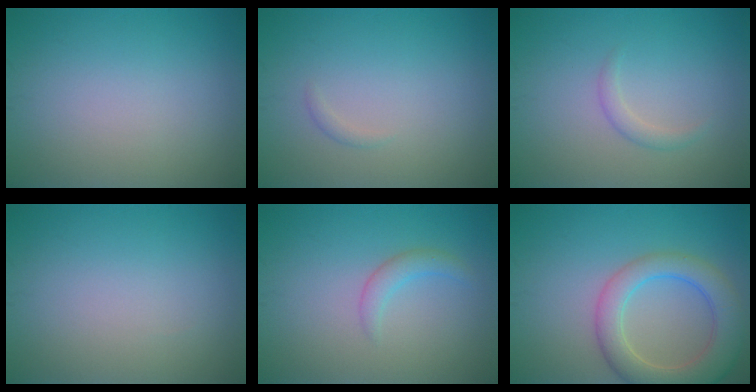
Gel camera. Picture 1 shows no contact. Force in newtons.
{"total": 0.6, "press": 0.5, "slide": 0.1}
{"total": 1.2, "press": 1.2, "slide": 0.1}
{"total": 0.0}
{"total": 1.6, "press": 1.6, "slide": 0.0}
{"total": 6.1, "press": 6.1, "slide": 0.4}